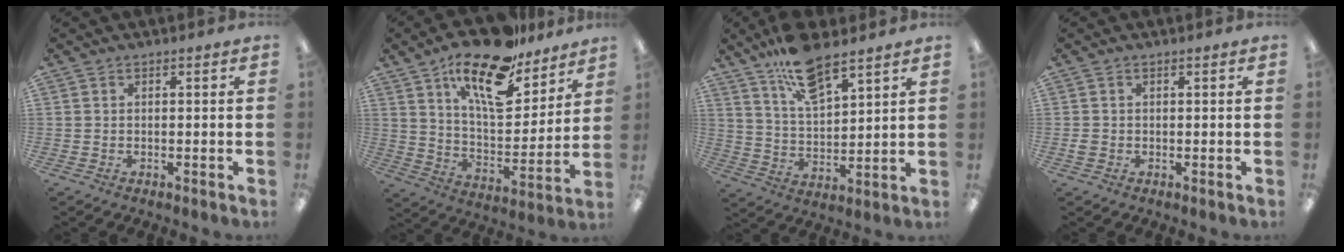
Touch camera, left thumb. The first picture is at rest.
{"total": 19.9, "force": [13.9, 8.0, 11.7], "torque": [-0.198, -0.080, 0.238]}
{"total": 12.4, "force": [9.3, 4.5, 6.9], "torque": [-0.116, -0.048, 0.166]}
{"total": 1.2, "force": [-0.2, 1.0, 0.6], "torque": [-0.011, 0.003, -0.004]}